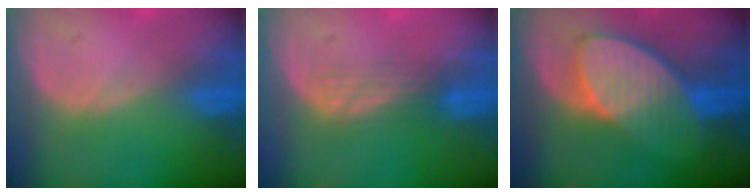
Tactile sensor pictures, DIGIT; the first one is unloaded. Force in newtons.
{"total": 2.9, "press": 2.6, "slide": 1.4}
{"total": 8.9, "press": 8.0, "slide": 3.9}